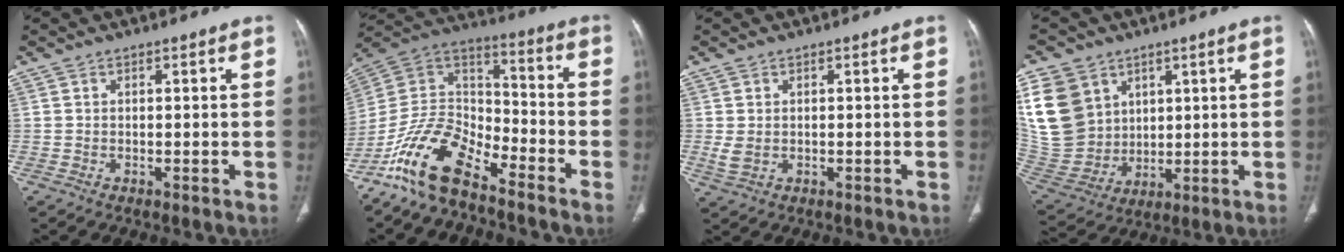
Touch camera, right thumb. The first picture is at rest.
{"total": 15.2, "force": [-11.1, 6.4, 8.2], "torque": [-0.142, 0.083, -0.217]}
{"total": 2.6, "force": [0.0, 2.0, 1.7], "torque": [-0.042, -0.003, 0.008]}
{"total": 18.1, "force": [7.1, 14.4, 8.4], "torque": [-0.170, -0.013, 0.161]}